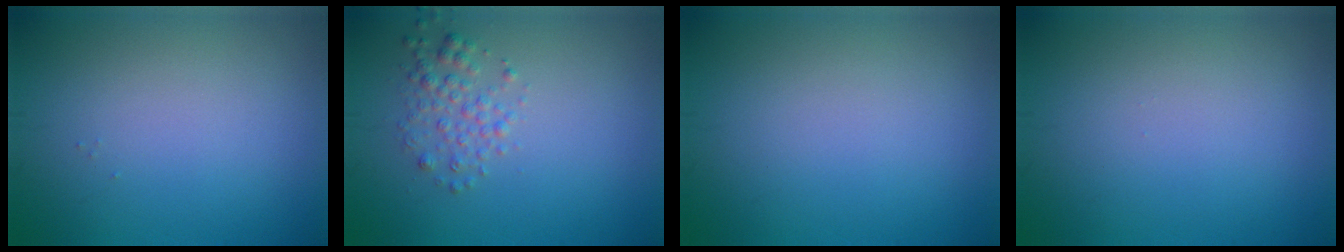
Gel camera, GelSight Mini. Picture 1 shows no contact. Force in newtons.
{"total": 2.0, "press": 2.0, "slide": 0.1}
{"total": 0.0}
{"total": 0.0}